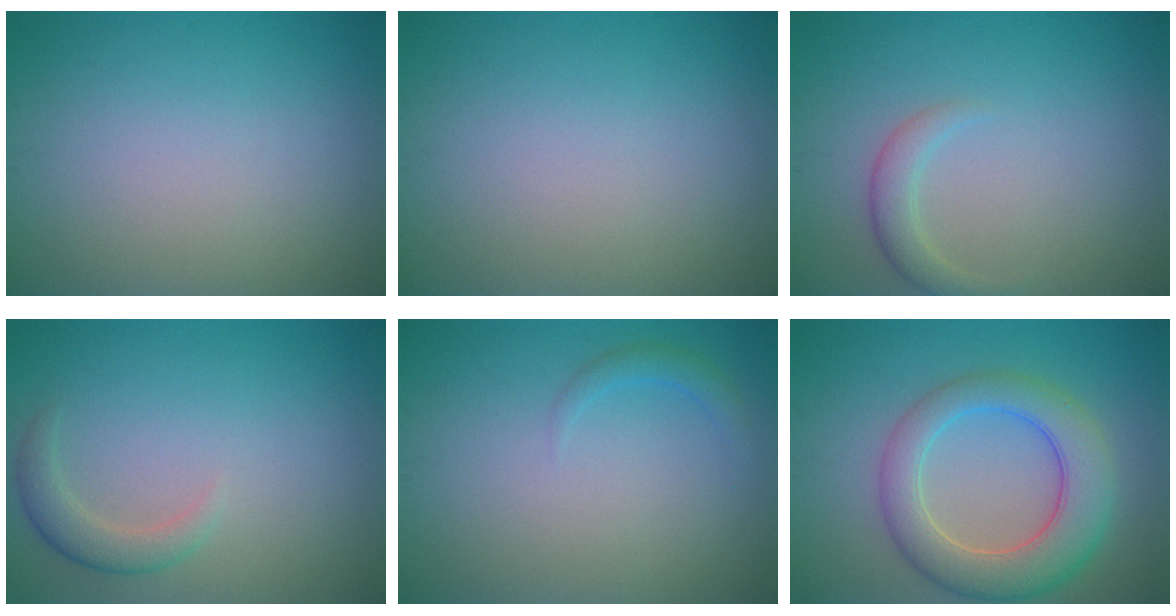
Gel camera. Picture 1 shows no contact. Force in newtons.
{"total": 0.0}
{"total": 2.0, "press": 2.0, "slide": 0.1}
{"total": 2.3, "press": 2.3, "slide": 0.3}
{"total": 1.3, "press": 1.3, "slide": 0.0}
{"total": 7.0, "press": 7.0, "slide": 0.3}